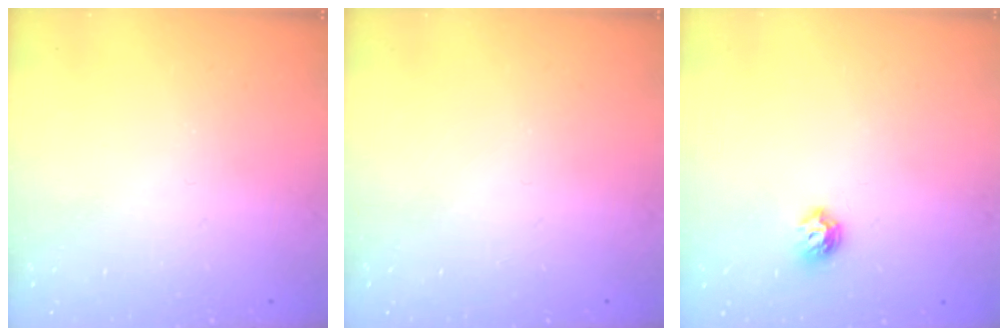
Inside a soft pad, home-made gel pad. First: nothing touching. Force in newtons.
{"total": 0.0}
{"total": 6.6, "press": 6.6, "slide": 1.0}